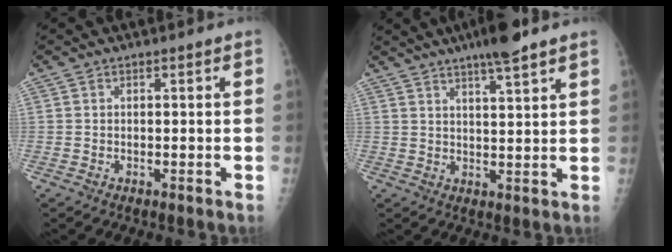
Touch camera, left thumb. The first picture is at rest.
{"total": 7.6, "force": [5.4, 0.8, 5.2], "torque": [-0.079, -0.021, 0.087]}